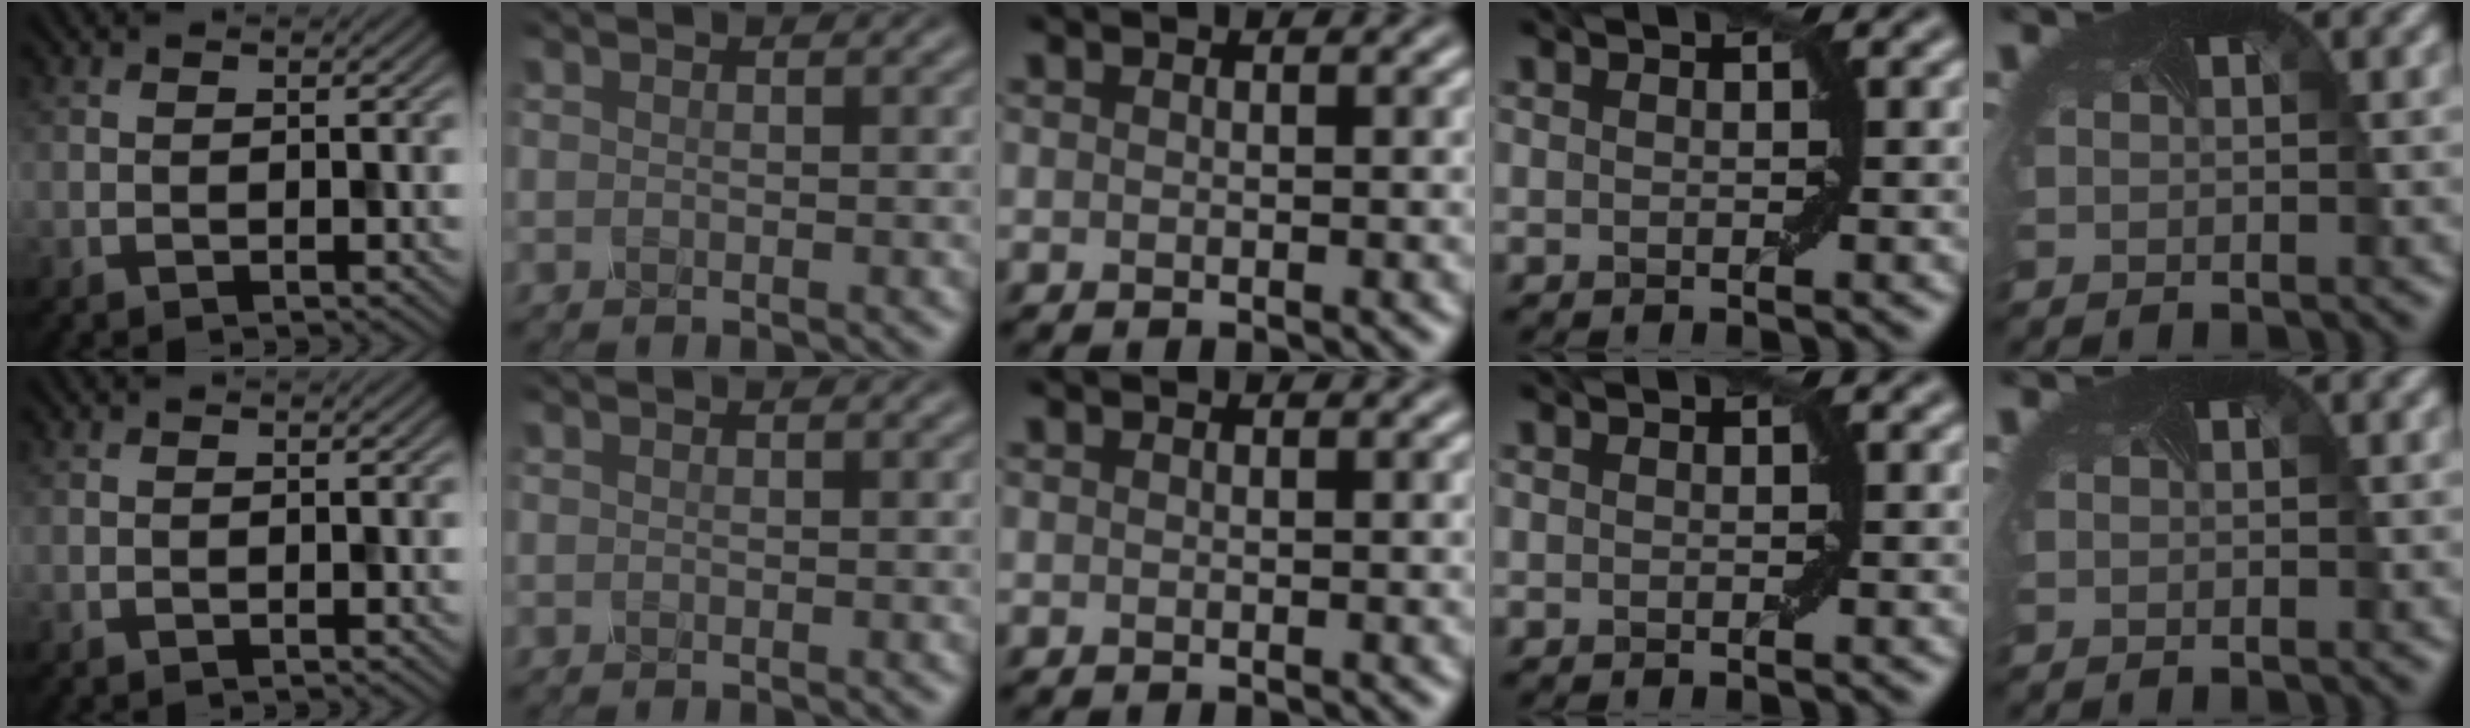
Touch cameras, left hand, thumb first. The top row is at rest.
{}